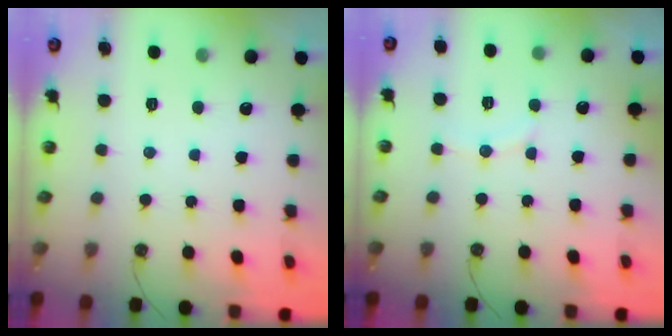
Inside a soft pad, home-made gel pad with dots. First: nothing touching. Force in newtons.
{"total": 5.0, "press": 4.8, "slide": 1.2}